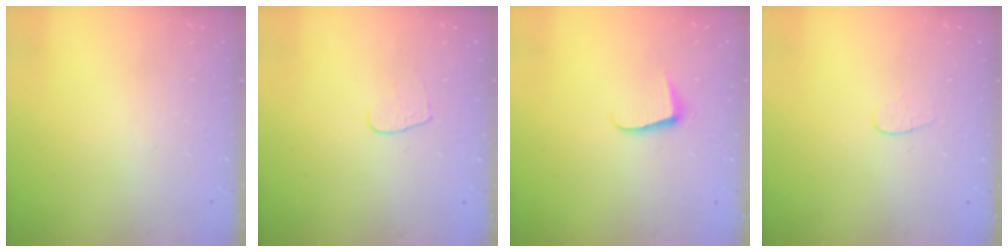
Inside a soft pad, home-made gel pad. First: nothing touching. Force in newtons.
{"total": 4.4, "press": 4.4, "slide": 0.3}
{"total": 5.6, "press": 5.6, "slide": 0.7}
{"total": 4.1, "press": 4.1, "slide": 0.3}